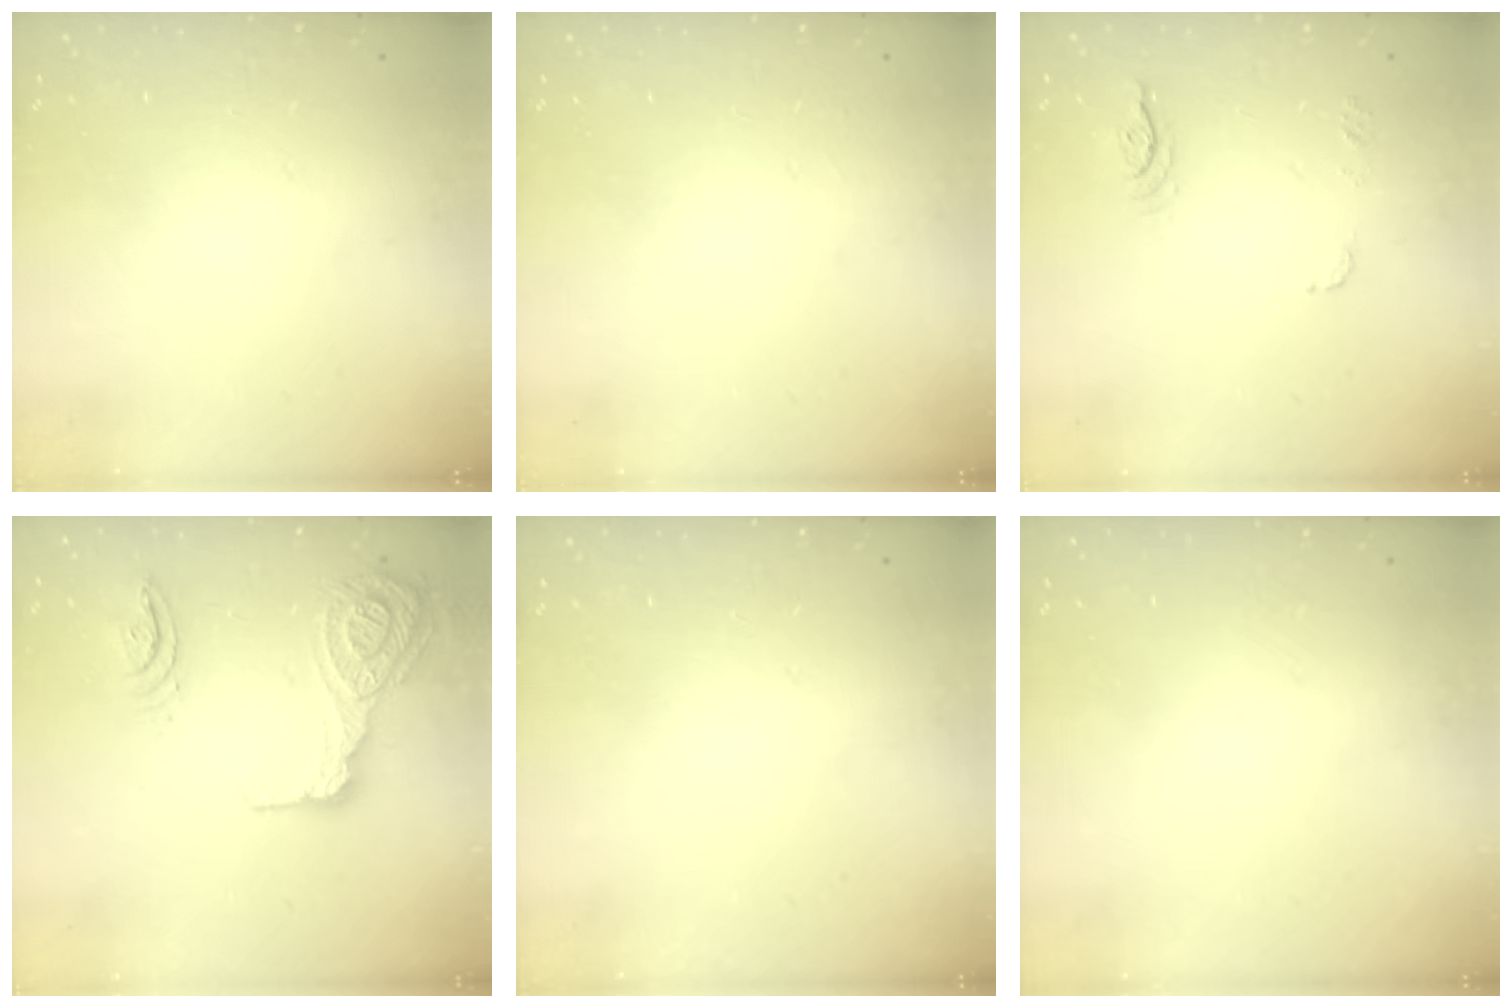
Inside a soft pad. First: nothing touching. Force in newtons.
{"total": 5.0, "press": 5.0, "slide": 0.5}
{"total": 6.0, "press": 6.0, "slide": 0.4}
{"total": 17.9, "press": 17.6, "slide": 3.7}
{"total": 0.0}
{"total": 0.0}